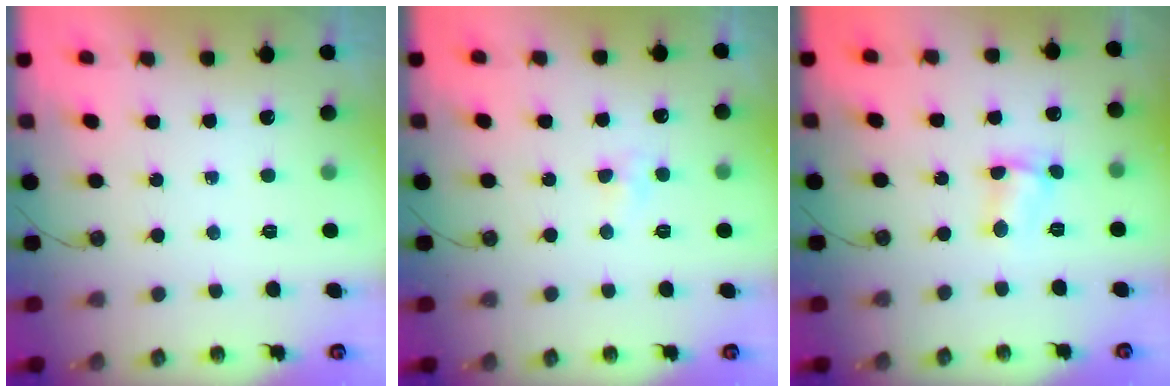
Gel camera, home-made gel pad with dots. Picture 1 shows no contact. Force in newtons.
{"total": 3.9, "press": 3.8, "slide": 0.6}
{"total": 3.3, "press": 3.3, "slide": 0.4}